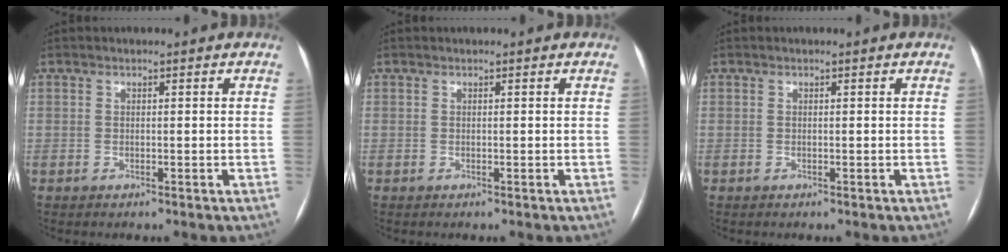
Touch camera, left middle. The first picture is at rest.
{"total": 0.0}
{"total": 0.0}